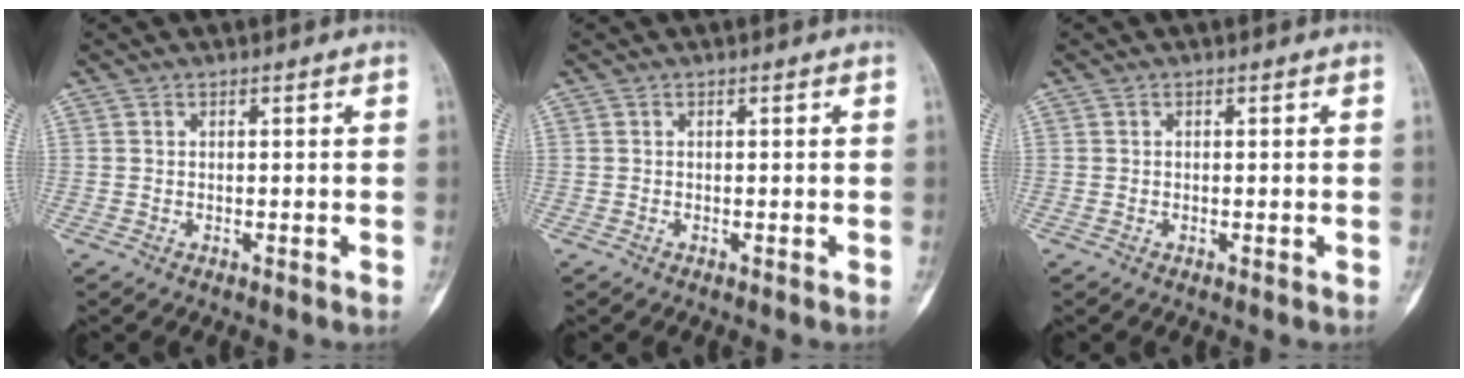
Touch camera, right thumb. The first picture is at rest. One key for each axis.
{"total": 0.0}
{"total": 0.0}